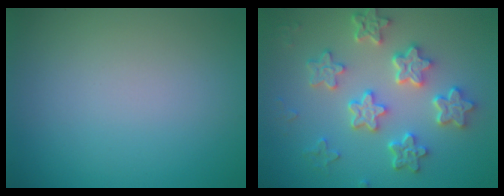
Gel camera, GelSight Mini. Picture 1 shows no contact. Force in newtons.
{"total": 5.9, "press": 5.0, "slide": 3.2}